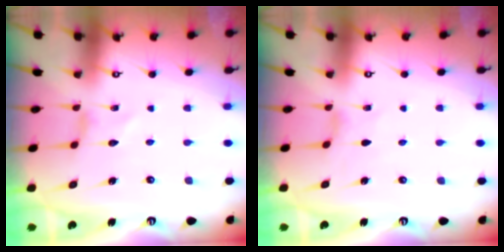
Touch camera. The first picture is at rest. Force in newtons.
{"total": 2.0, "press": 2.0, "slide": 0.2}